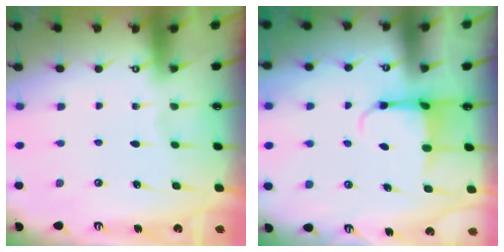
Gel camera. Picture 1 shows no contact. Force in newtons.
{"total": 4.0, "press": 3.9, "slide": 1.0}